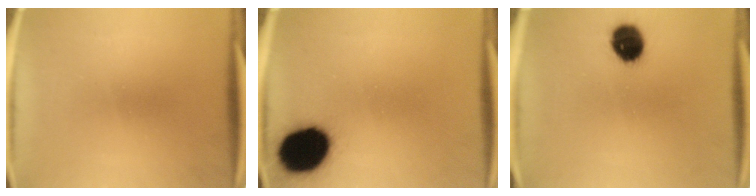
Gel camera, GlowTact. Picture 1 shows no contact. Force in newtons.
{"total": 17.9}
{"total": 8.7}